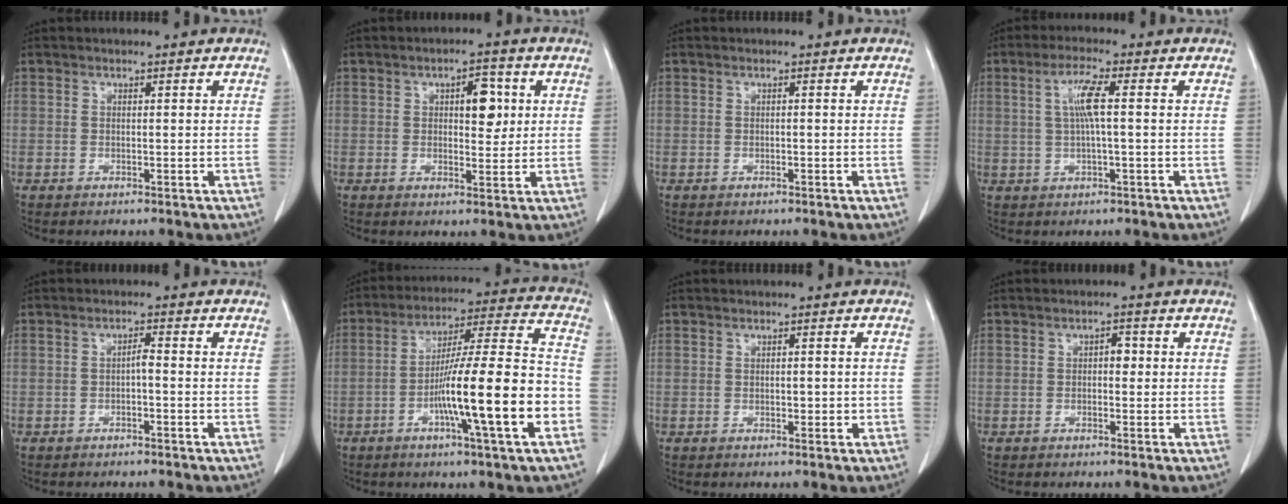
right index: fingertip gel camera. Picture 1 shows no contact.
{"total": 5.2, "force": [1.6, 2.4, 4.3], "torque": [-0.058, 0.007, 0.026]}
{"total": 0.0}
{"total": 5.1, "force": [1.0, 0.3, 5.0], "torque": [-0.101, 0.007, 0.020]}
{"total": 1.3, "force": [-0.2, 0.3, 1.2], "torque": [-0.017, 0.005, -0.003]}
{"total": 17.9, "force": [-5.5, 0.3, 17.0], "torque": [-0.269, 0.005, -0.088]}
{"total": 1.3, "force": [0.0, 0.7, 1.1], "torque": [-0.012, 0.000, 0.006]}
{"total": 1.8, "force": [0.3, 1.0, 1.4], "torque": [-0.015, 0.007, 0.004]}